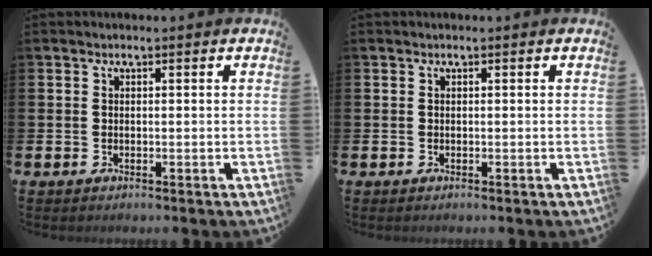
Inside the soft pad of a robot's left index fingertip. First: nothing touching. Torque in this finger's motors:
{"motor_torque": [-0.09, -0.03, 0.02, 0.00]}